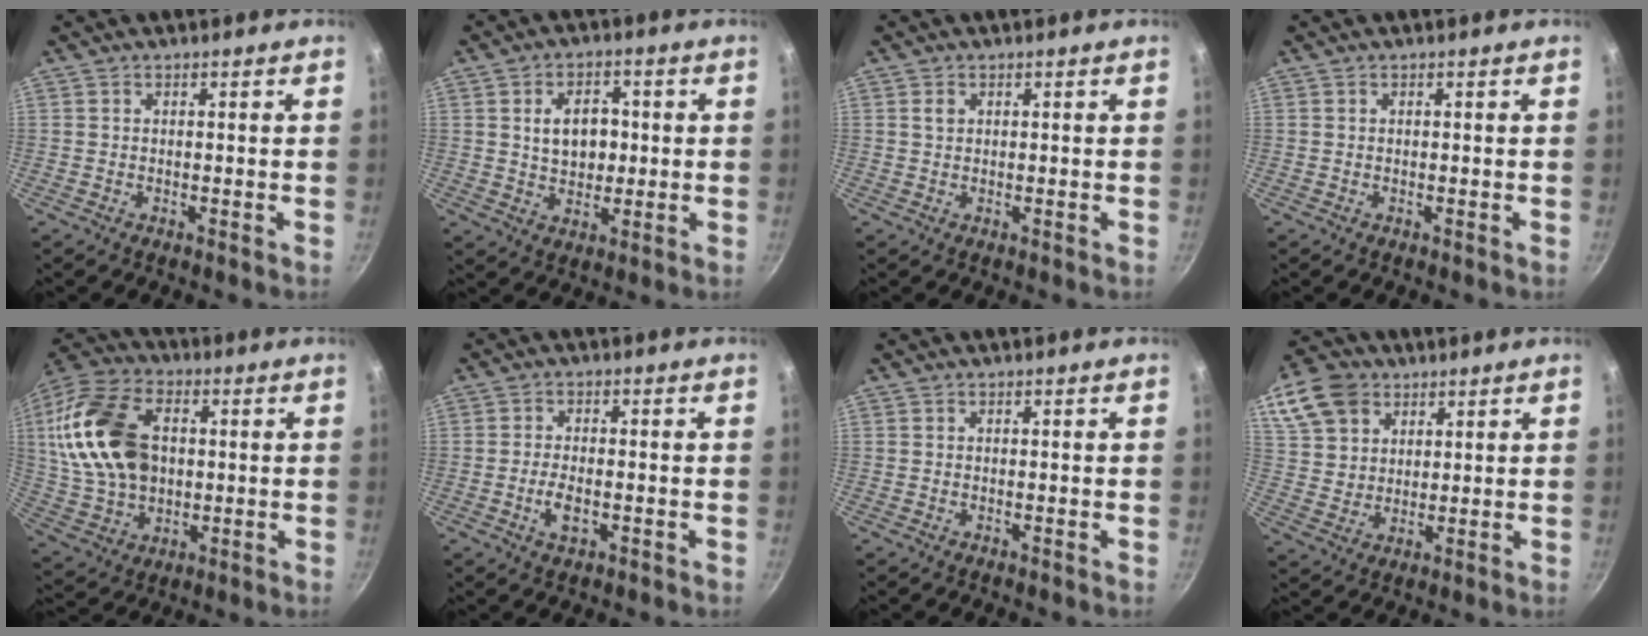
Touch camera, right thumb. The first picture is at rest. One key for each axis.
{"total": 8.1, "fx": 0.9, "fy": 5.8, "fz": 5.6, "tx": -0.066, "ty": 0.004, "tz": 0.017}
{"total": 1.3, "fx": 0.5, "fy": 1.0, "fz": 0.7, "tx": -0.011, "ty": 0.000, "tz": 0.007}
{"total": 0.0}
{"total": 21.3, "fx": 2.9, "fy": 14.8, "fz": 15.1, "tx": -0.278, "ty": 0.017, "tz": 0.058}
{"total": 4.2, "fx": -1.2, "fy": 2.0, "fz": 3.4, "tx": -0.065, "ty": 0.007, "tz": -0.025}
{"total": 0.0}
{"total": 15.7, "fx": 7.9, "fy": 11.7, "fz": 6.7, "tx": -0.141, "ty": 0.008, "tz": 0.153}